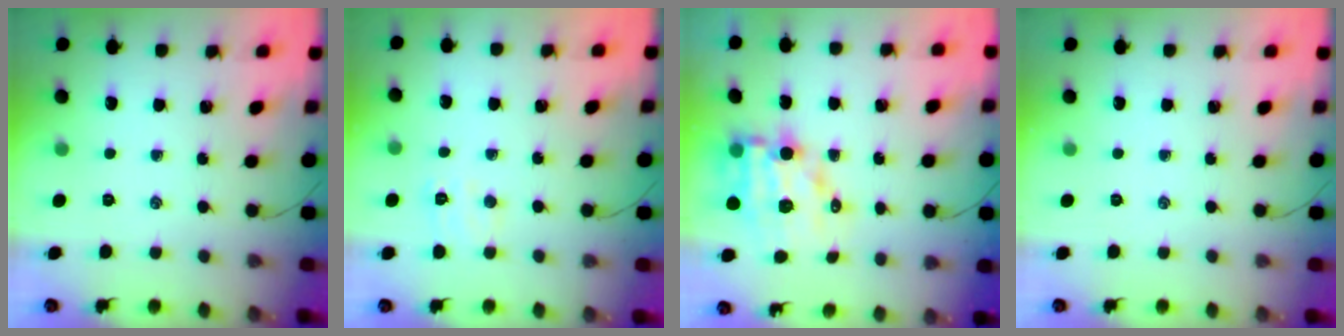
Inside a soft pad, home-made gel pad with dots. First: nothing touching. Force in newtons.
{"total": 6.8, "press": 6.6, "slide": 1.4}
{"total": 11.2, "press": 10.7, "slide": 3.3}
{"total": 0.0}